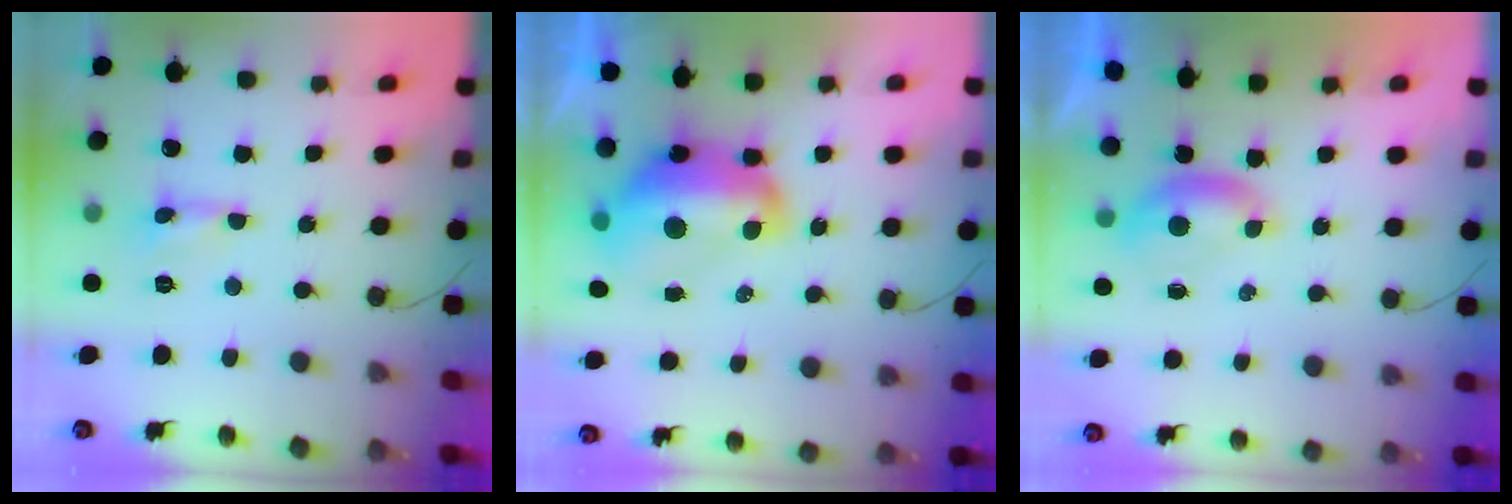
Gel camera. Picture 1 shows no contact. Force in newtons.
{"total": 17.6, "press": 17.6, "slide": 1.5}
{"total": 5.9, "press": 5.8, "slide": 0.8}